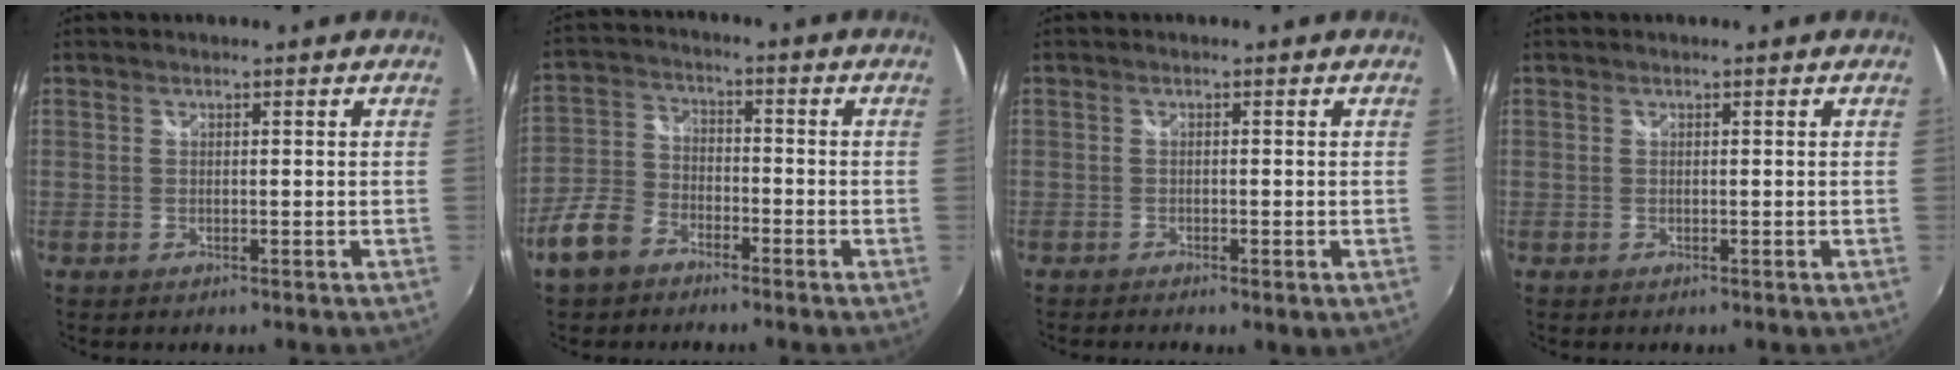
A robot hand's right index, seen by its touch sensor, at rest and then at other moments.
{"total": 8.5, "force": [-5.6, 5.2, 3.9], "torque": [-0.093, 0.014, -0.110]}
{"total": 1.8, "force": [-0.9, 0.5, 1.4], "torque": [-0.027, -0.005, -0.015]}
{"total": 0.0}